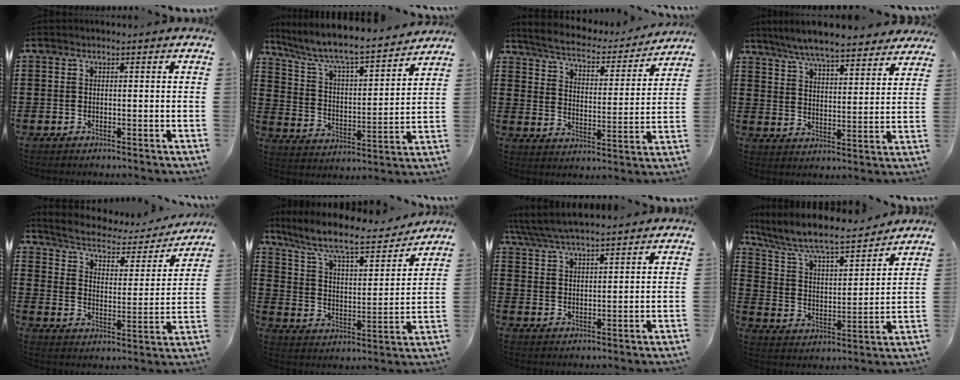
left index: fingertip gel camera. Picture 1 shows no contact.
{"total": 6.7, "force": [6.0, 0.3, 2.8], "torque": [-0.083, -0.046, 0.094]}
{"total": 3.8, "force": [3.7, 0.3, 1.0], "torque": [-0.041, -0.031, 0.055]}
{"total": 6.9, "force": [6.6, 0.3, 2.2], "torque": [-0.069, -0.030, 0.117]}
{"total": 3.7, "force": [3.0, 1.2, 1.7], "torque": [-0.054, -0.022, 0.040]}
{"total": 9.3, "force": [8.0, 0.8, 4.6], "torque": [-0.121, -0.048, 0.132]}
{"total": 4.9, "force": [4.6, 0.9, 1.6], "torque": [-0.048, -0.014, 0.083]}
{"total": 7.6, "force": [6.8, 0.7, 3.5], "torque": [-0.096, -0.045, 0.109]}